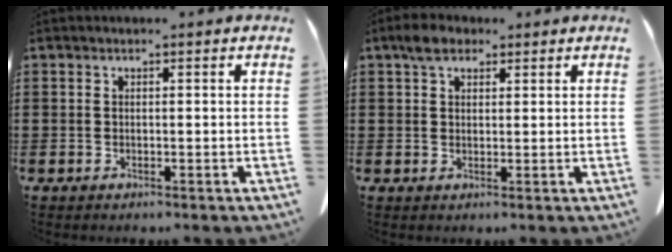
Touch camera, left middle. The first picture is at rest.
{"total": 3.6, "force": [2.4, 2.0, 1.8], "torque": [-0.036, 0.007, 0.042]}